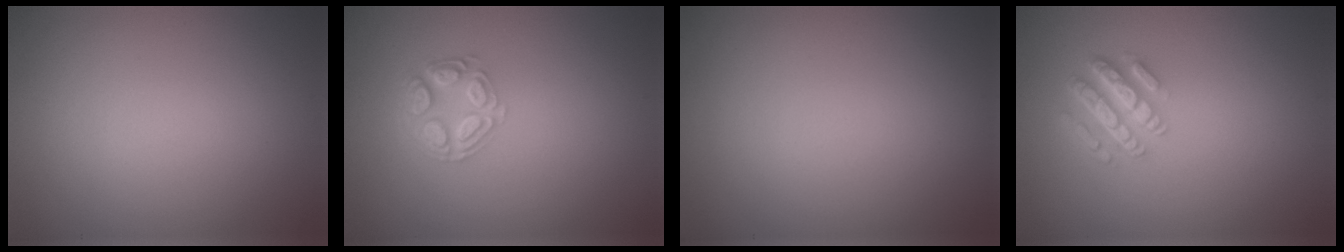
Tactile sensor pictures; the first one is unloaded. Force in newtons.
{"total": 3.9, "press": 2.9, "slide": 2.5}
{"total": 0.0}
{"total": 4.5, "press": 3.4, "slide": 3.0}